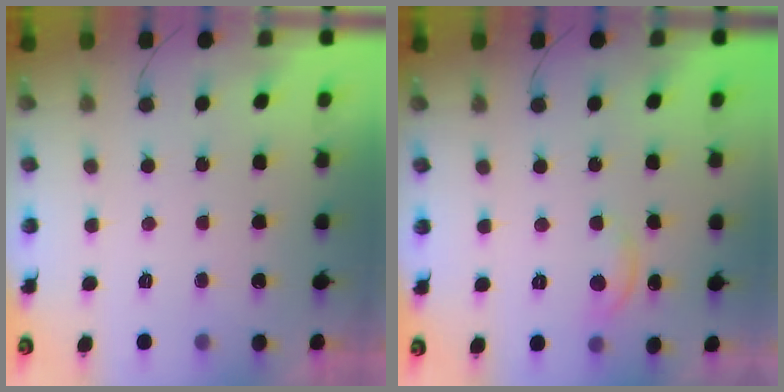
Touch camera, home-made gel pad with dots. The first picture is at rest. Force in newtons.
{"total": 4.6, "press": 4.6, "slide": 0.2}